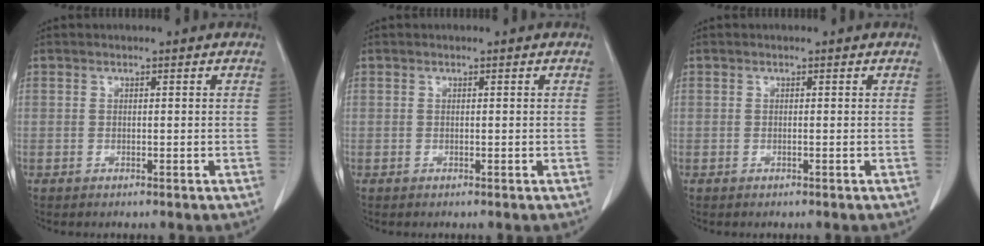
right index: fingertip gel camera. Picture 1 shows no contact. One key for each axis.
{"total": 0.0}
{"total": 0.0}